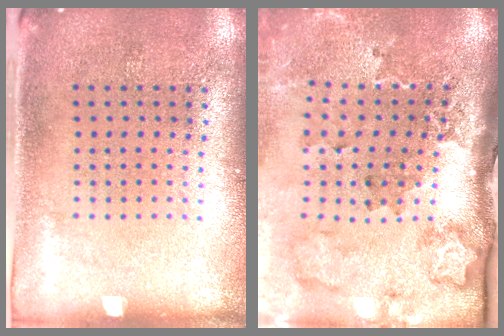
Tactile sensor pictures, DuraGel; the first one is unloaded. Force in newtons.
{"total": 2.5, "press": 2.0, "slide": 1.6}